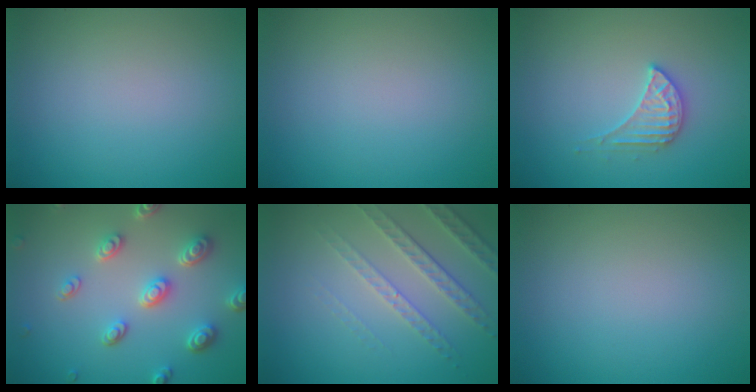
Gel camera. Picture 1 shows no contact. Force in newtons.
{"total": 0.0}
{"total": 2.6, "press": 2.6, "slide": 0.2}
{"total": 4.5, "press": 3.6, "slide": 2.7}
{"total": 3.3, "press": 3.1, "slide": 1.3}
{"total": 0.0}